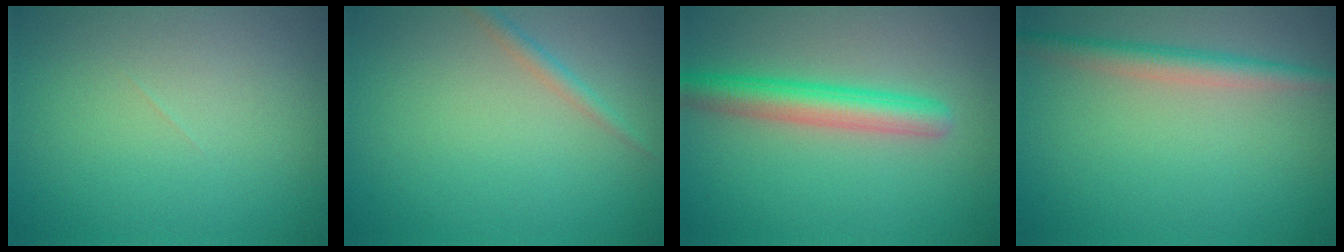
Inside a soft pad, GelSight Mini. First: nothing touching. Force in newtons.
{"total": 1.2, "press": 1.2, "slide": 0.1}
{"total": 4.1, "press": 4.1, "slide": 0.1}
{"total": 2.6, "press": 2.6, "slide": 0.1}